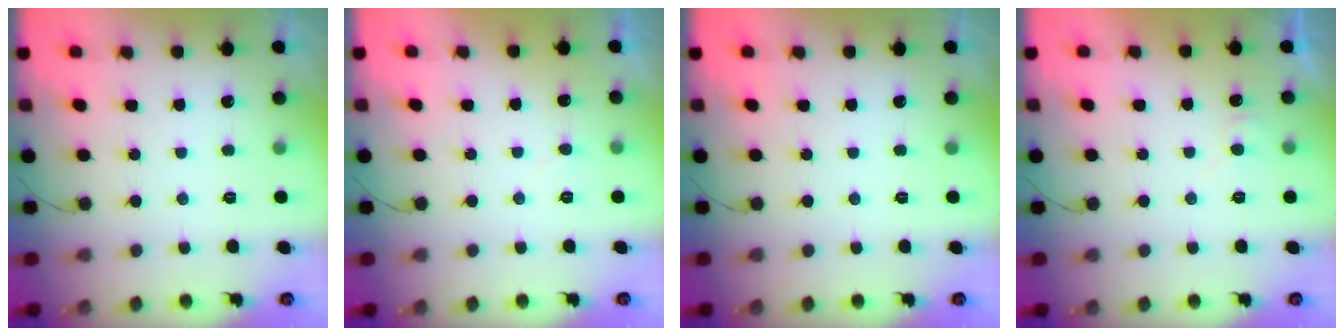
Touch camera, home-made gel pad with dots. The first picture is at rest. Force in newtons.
{"total": 3.8, "press": 3.8, "slide": 0.2}
{"total": 0.0}
{"total": 4.5, "press": 4.4, "slide": 0.5}